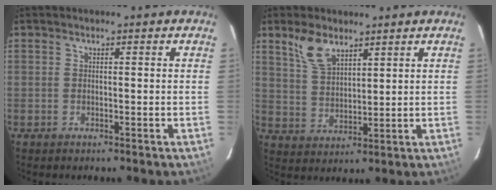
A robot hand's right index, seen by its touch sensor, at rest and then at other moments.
{"total": 7.2, "force": [4.9, 3.4, 4.0], "torque": [-0.076, 0.008, 0.103]}